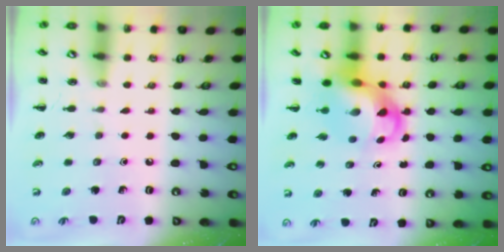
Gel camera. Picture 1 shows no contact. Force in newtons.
{"total": 7.5, "press": 7.2, "slide": 2.1}